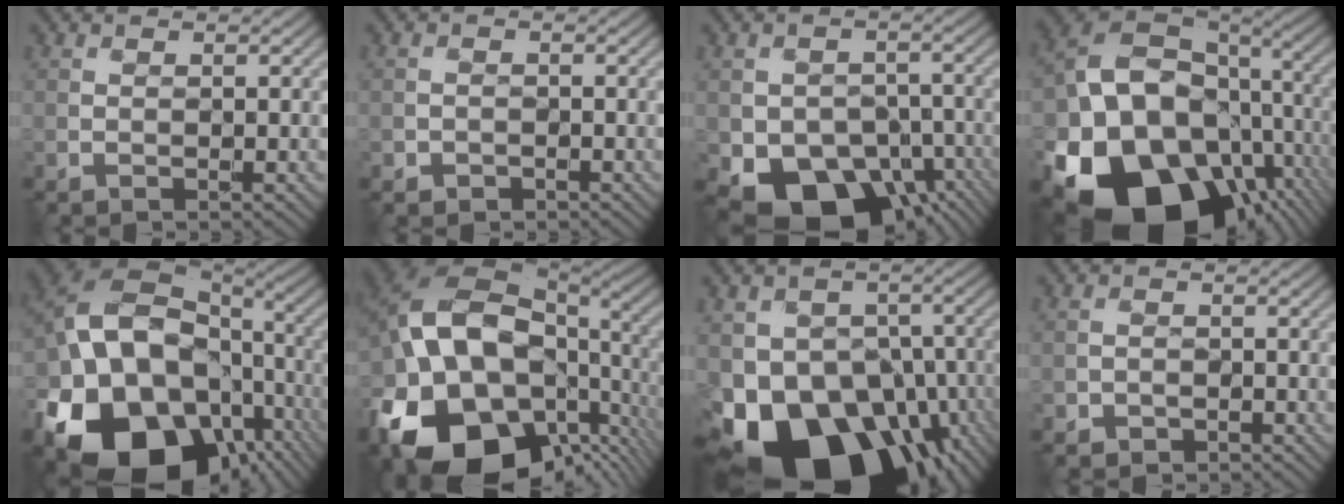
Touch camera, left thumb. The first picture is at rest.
{"total": 1.2, "force": [-0.8, 0.9, 0.2], "torque": [-0.002, -0.001, -0.016]}
{"total": 12.2, "force": [-6.1, 8.5, 6.3], "torque": [-0.098, -0.031, -0.089]}
{"total": 23.8, "force": [-8.4, 17.7, 13.4], "torque": [-0.270, -0.045, -0.125]}
{"total": 23.5, "force": [-8.3, 17.7, 13.1], "torque": [-0.294, -0.044, -0.115]}
{"total": 21.1, "force": [-5.6, 14.7, 14.0], "torque": [-0.313, -0.042, -0.079]}
{"total": 20.5, "force": [-10.6, 14.2, 10.3], "torque": [-0.179, -0.034, -0.158]}
{"total": 1.5, "force": [-1.0, 1.1, 0.3], "torque": [-0.004, 0.000, -0.020]}